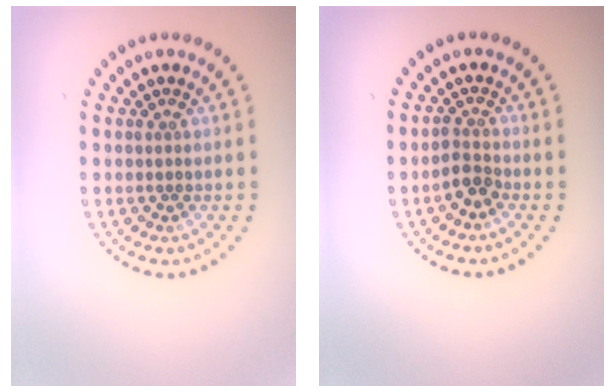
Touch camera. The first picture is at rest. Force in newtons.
{"total": 1.9, "press": 1.5, "slide": 1.1}